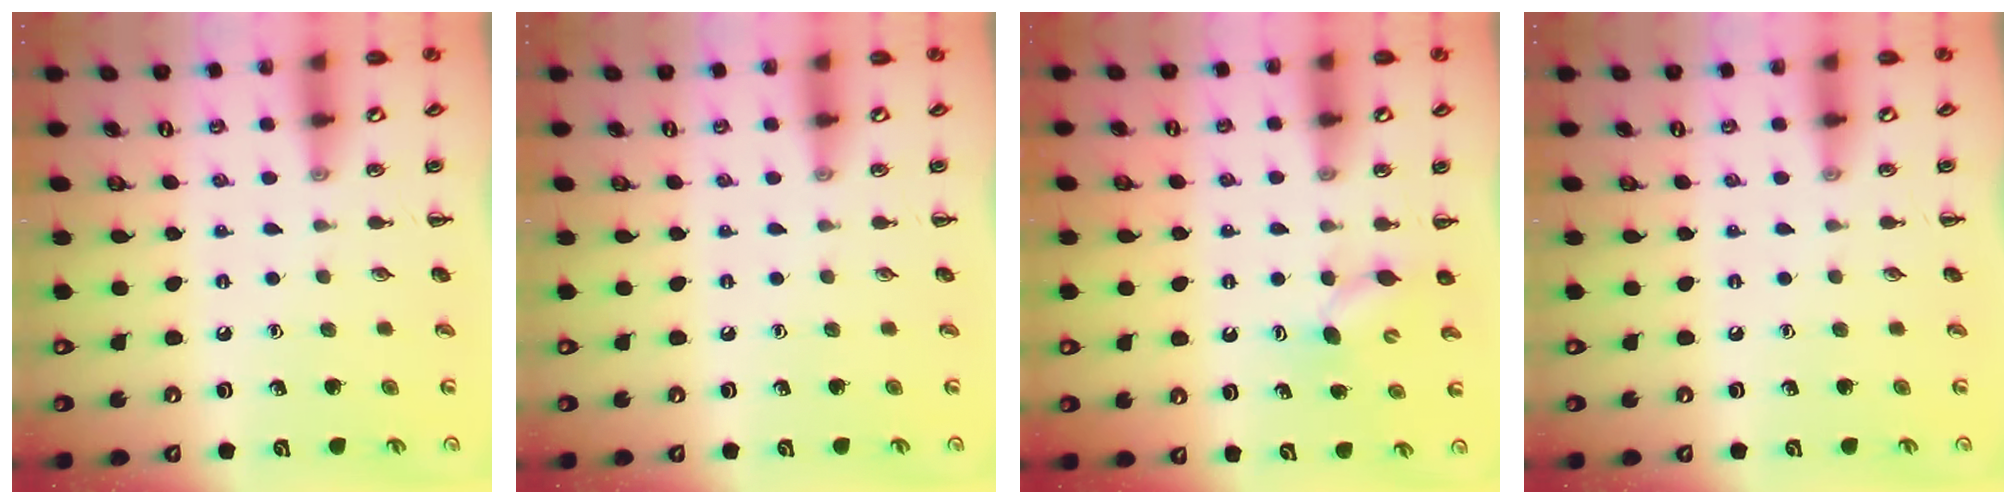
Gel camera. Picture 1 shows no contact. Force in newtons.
{"total": 0.0}
{"total": 4.6, "press": 4.6, "slide": 0.4}
{"total": 0.0}